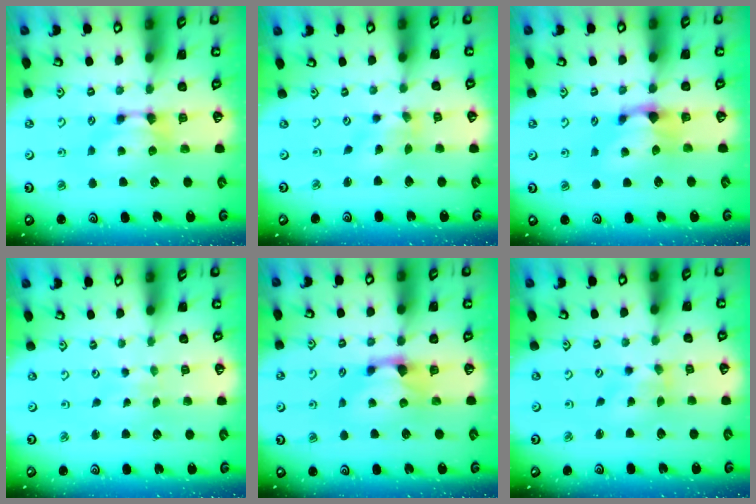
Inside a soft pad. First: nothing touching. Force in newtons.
{"total": 1.8, "press": 1.6, "slide": 0.9}
{"total": 1.2, "press": 0.1, "slide": 1.2}
{"total": 5.1, "press": 5.0, "slide": 0.3}
{"total": 1.3, "press": 0.4, "slide": 1.3}
{"total": 2.0, "press": 1.7, "slide": 1.0}